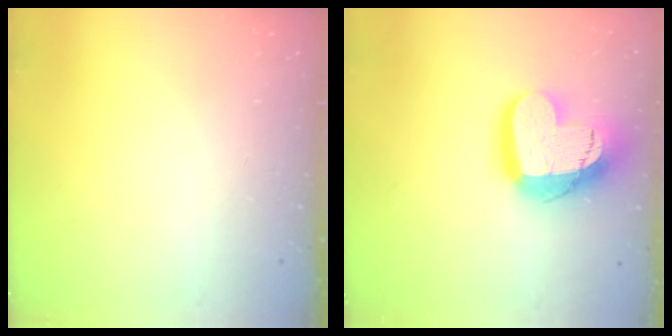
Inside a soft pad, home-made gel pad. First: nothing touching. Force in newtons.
{"total": 19.1, "press": 19.1, "slide": 1.4}